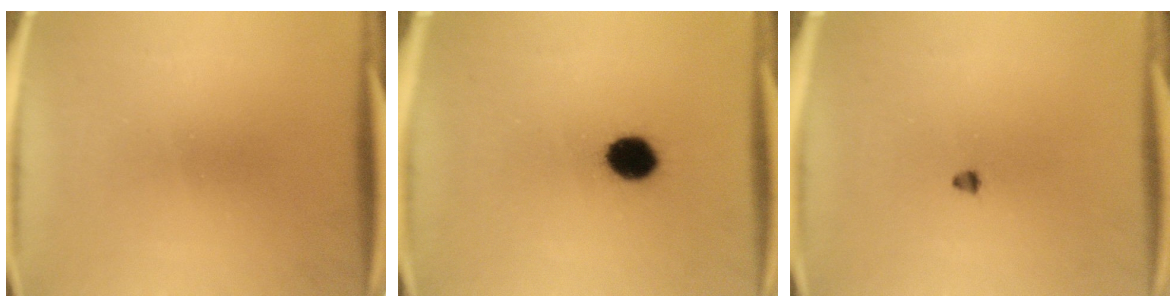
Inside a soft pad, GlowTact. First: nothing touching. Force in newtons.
{"total": 8.1}
{"total": 1.1}